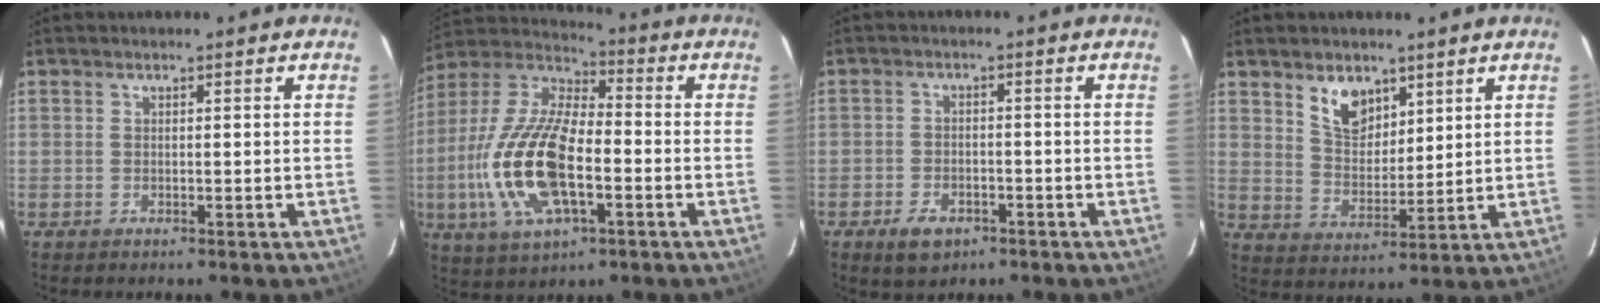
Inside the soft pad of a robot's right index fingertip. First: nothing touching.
{"total": 19.8, "force": [-4.7, 8.6, 17.2], "torque": [-0.370, -0.007, -0.089]}
{"total": 5.4, "force": [-3.2, 3.3, 2.8], "torque": [-0.070, 0.000, -0.049]}
{"total": 7.8, "force": [4.9, 4.6, 4.0], "torque": [-0.064, 0.006, 0.100]}